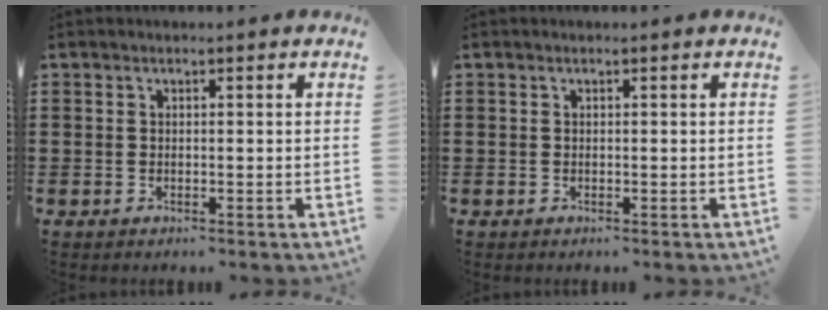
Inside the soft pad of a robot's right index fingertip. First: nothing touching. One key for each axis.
{"total": 0.0}